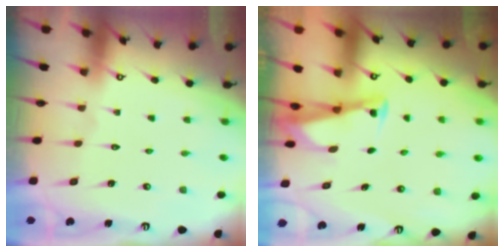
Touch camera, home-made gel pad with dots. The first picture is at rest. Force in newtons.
{"total": 2.7, "press": 2.7, "slide": 0.4}